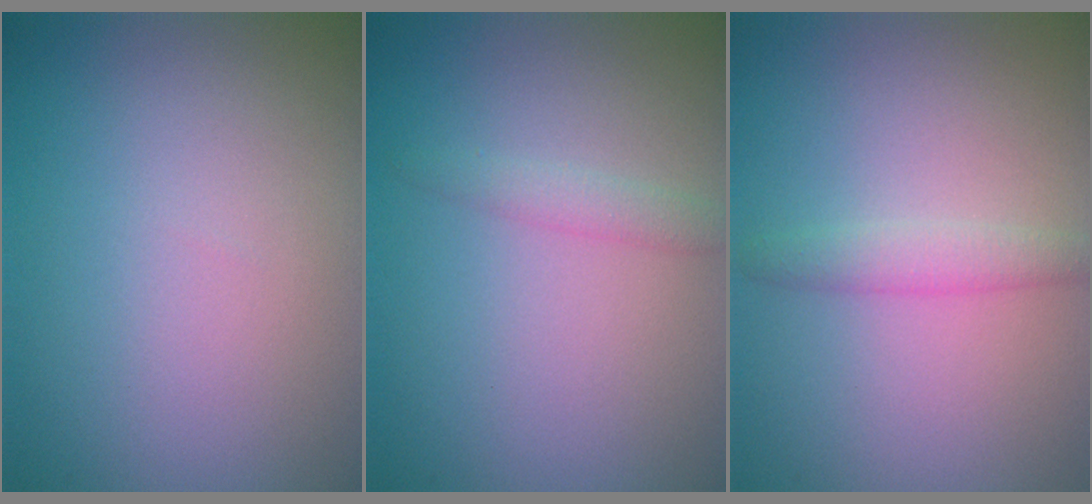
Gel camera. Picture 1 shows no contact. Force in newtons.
{"total": 1.3, "press": 1.3, "slide": 0.0}
{"total": 1.8, "press": 1.8, "slide": 0.1}